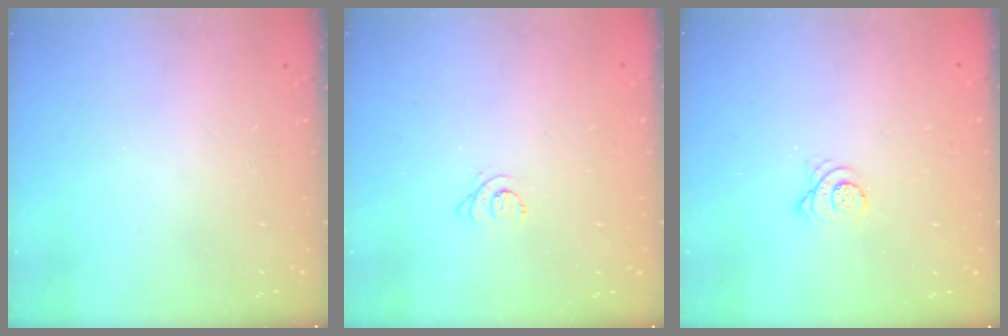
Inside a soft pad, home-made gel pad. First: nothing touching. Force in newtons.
{"total": 3.6, "press": 3.6, "slide": 0.4}
{"total": 3.2, "press": 3.2, "slide": 0.1}